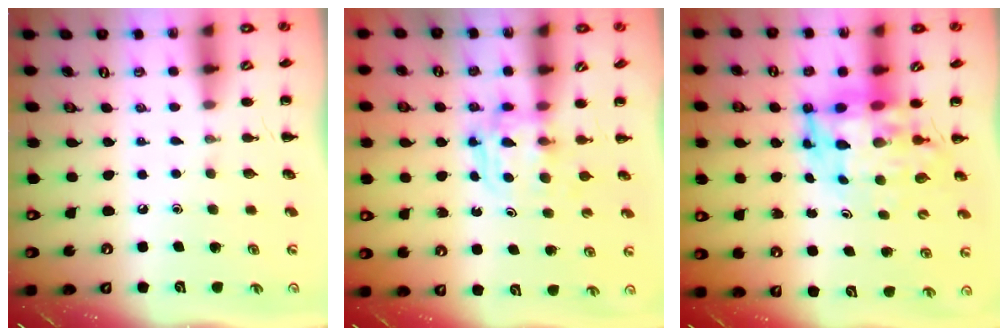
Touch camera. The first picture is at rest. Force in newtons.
{"total": 4.8, "press": 4.8, "slide": 0.6}
{"total": 7.1, "press": 6.8, "slide": 2.1}